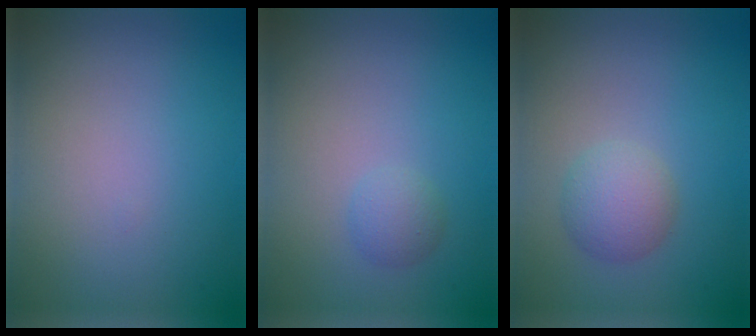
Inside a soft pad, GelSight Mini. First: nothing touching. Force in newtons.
{"total": 1.3, "press": 1.3, "slide": 0.0}
{"total": 2.7, "press": 2.7, "slide": 0.0}